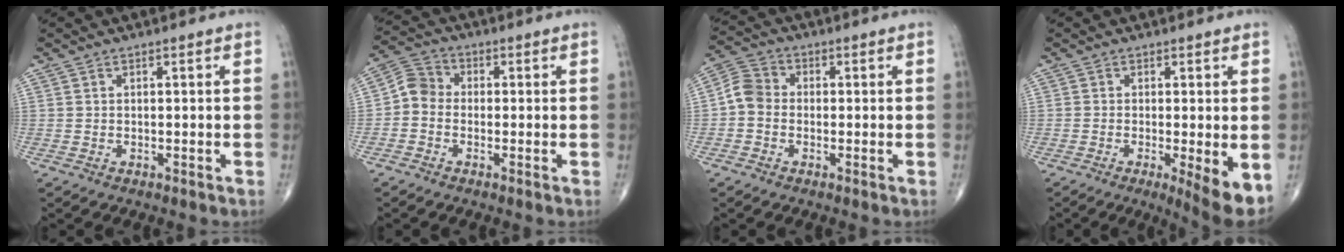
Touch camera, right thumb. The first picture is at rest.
{"total": 4.8, "force": [-1.0, 4.1, 2.3], "torque": [-0.029, 0.018, -0.038]}
{"total": 5.1, "force": [-0.8, 4.3, 2.6], "torque": [-0.038, 0.017, -0.031]}
{"total": 5.9, "force": [-1.5, 0.9, 5.6], "torque": [-0.087, -0.018, -0.027]}